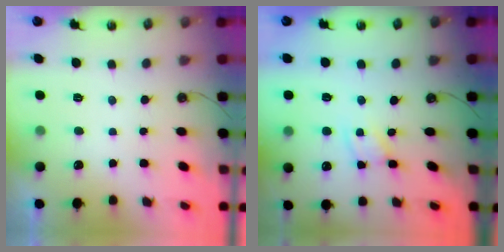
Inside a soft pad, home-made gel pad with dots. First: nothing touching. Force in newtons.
{"total": 2.0, "press": 2.0, "slide": 0.1}